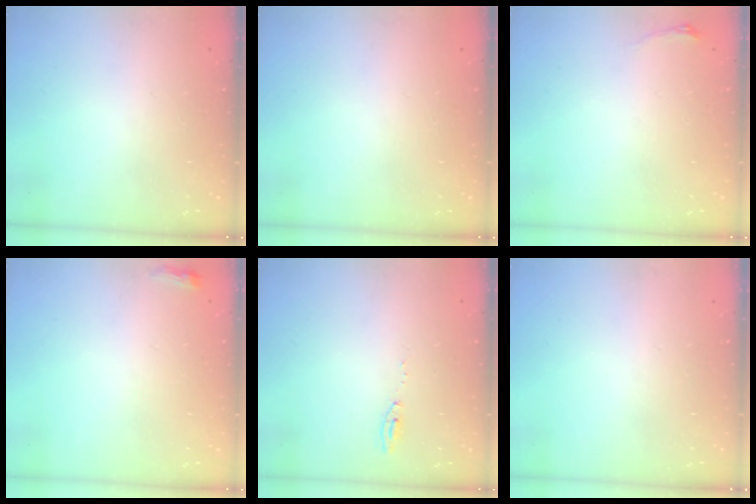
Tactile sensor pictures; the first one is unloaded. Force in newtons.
{"total": 0.0}
{"total": 3.1, "press": 3.0, "slide": 0.9}
{"total": 3.5, "press": 3.4, "slide": 0.8}
{"total": 4.8, "press": 4.8, "slide": 0.6}
{"total": 0.0}